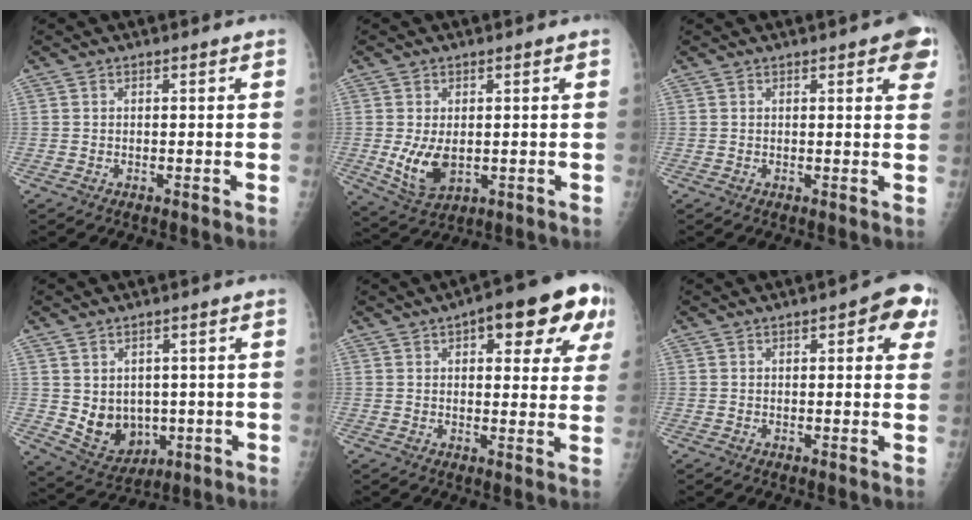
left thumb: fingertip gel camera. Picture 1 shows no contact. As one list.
[{"total": 7.1, "force": [-0.5, 4.4, 5.5], "torque": [-0.098, -0.014, 0.005]}, {"total": 5.5, "force": [2.7, 1.5, 4.6], "torque": [-0.037, -0.004, 0.025]}, {"total": 8.5, "force": [-0.3, 7.0, 4.8], "torque": [-0.048, -0.010, 0.024]}, {"total": 15.7, "force": [6.9, 6.1, 12.7], "torque": [-0.123, -0.001, 0.078]}, {"total": 7.2, "force": [3.0, 2.6, 6.0], "torque": [-0.045, -0.001, 0.026]}]